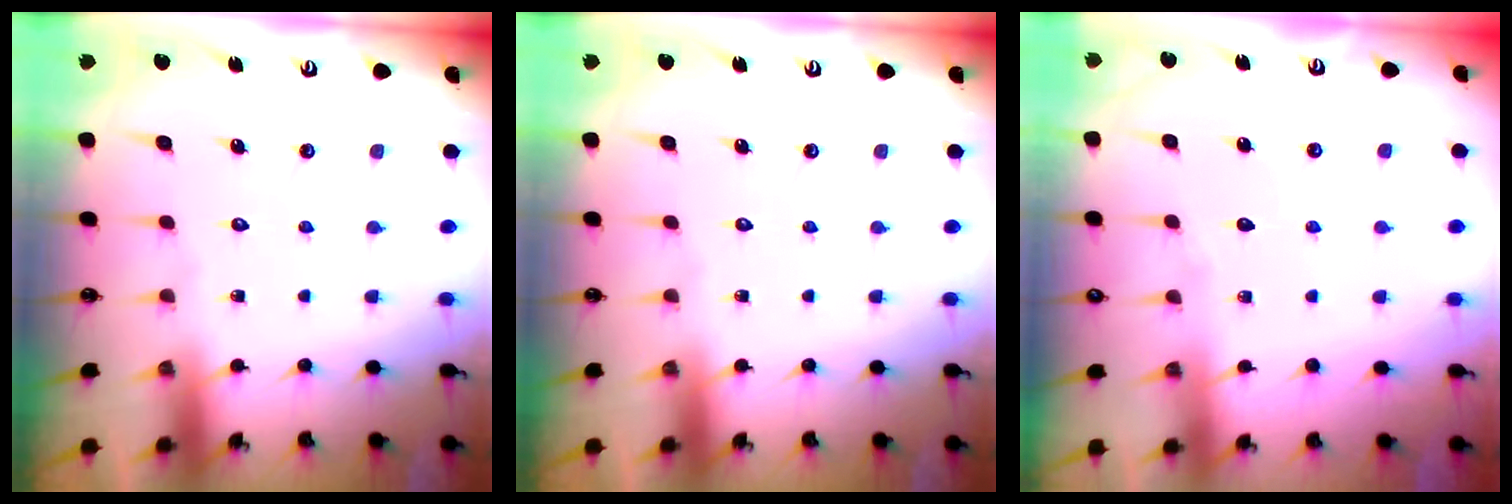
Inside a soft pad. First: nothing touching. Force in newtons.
{"total": 0.0}
{"total": 3.5, "press": 3.5, "slide": 0.5}